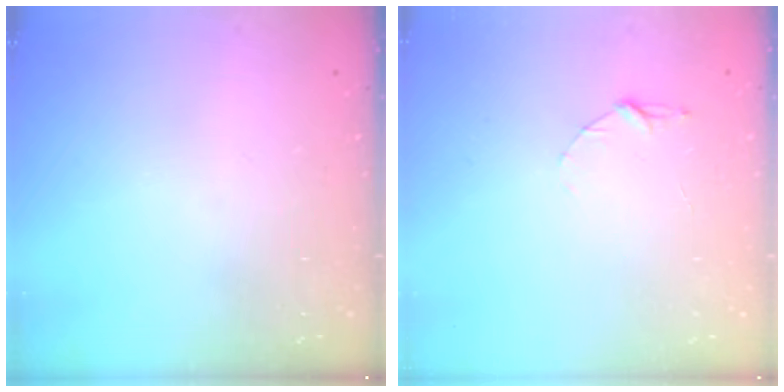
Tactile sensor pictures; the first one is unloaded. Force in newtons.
{"total": 4.7, "press": 4.7, "slide": 0.5}